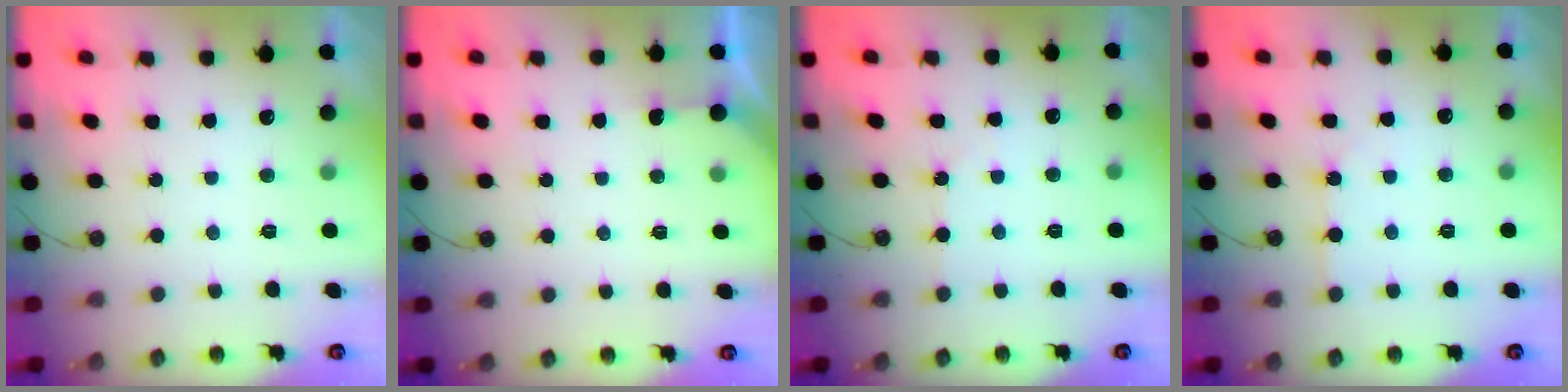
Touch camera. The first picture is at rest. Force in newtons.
{"total": 3.0, "press": 3.0, "slide": 0.3}
{"total": 1.8, "press": 1.8, "slide": 0.3}
{"total": 4.2, "press": 4.2, "slide": 0.6}